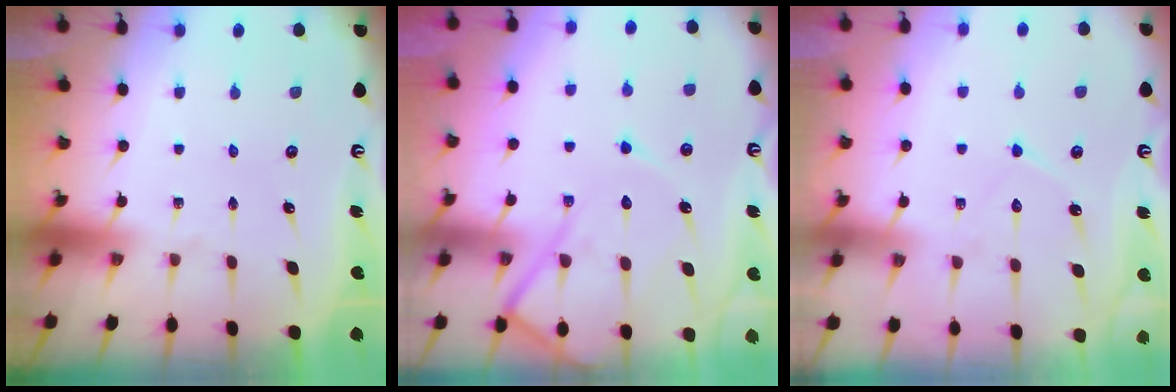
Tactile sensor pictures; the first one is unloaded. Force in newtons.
{"total": 13.4, "press": 13.4, "slide": 1.2}
{"total": 9.0, "press": 8.9, "slide": 0.7}